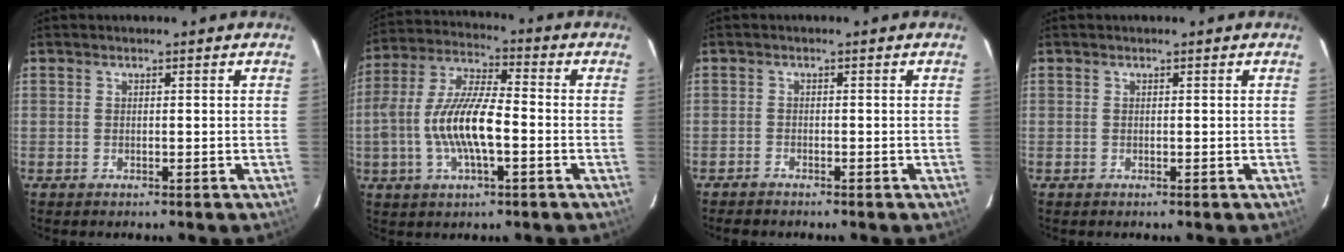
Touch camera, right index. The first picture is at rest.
{"total": 13.3, "force": [-2.8, 4.4, 12.3], "torque": [-0.253, 0.003, -0.055]}
{"total": 2.3, "force": [-2.2, 0.6, 0.5], "torque": [-0.024, -0.004, -0.040]}
{"total": 0.0}